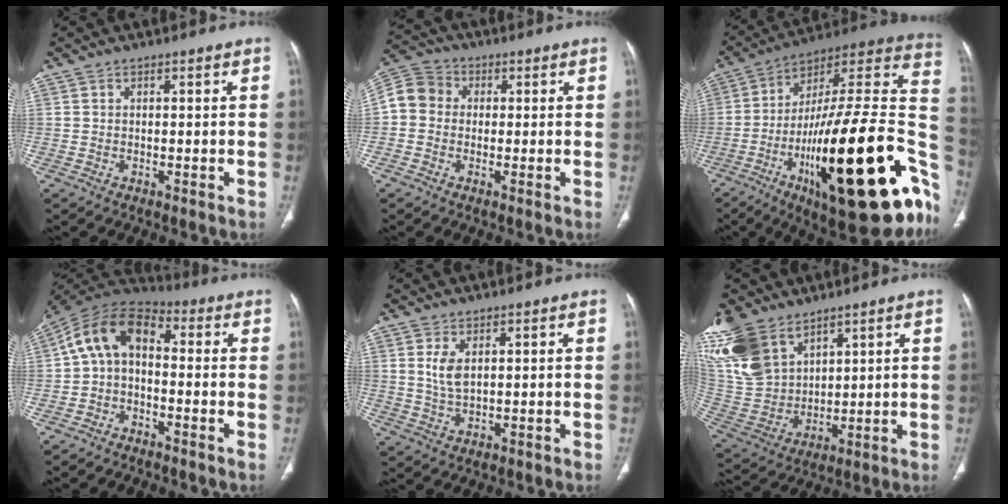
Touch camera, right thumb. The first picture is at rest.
{"total": 7.1, "force": [0.0, 6.2, 3.4], "torque": [-0.052, 0.023, -0.014]}
{"total": 40.9, "force": [-12.5, 12.8, 36.8], "torque": [-0.451, 0.058, -0.191]}
{"total": 10.5, "force": [-0.2, 6.7, 8.1], "torque": [-0.134, 0.040, -0.020]}
{"total": 3.9, "force": [1.4, 1.8, 3.2], "torque": [-0.063, -0.008, 0.036]}
{"total": 21.2, "force": [13.2, 12.5, 10.8], "torque": [-0.255, -0.018, 0.275]}